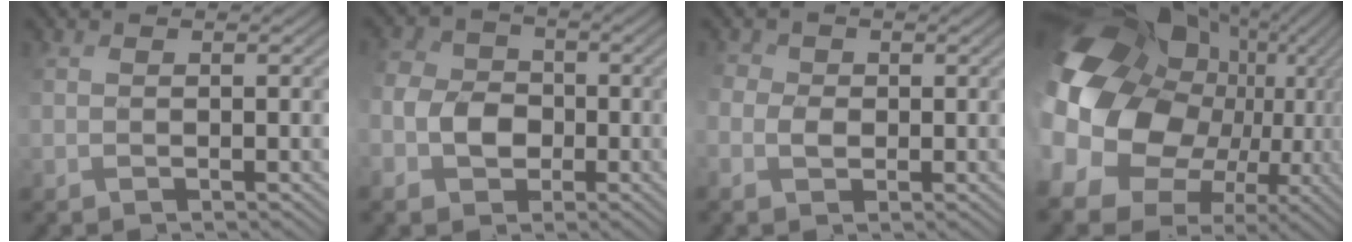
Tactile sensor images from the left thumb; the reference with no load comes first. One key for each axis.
{"total": 7.9, "fx": -1.8, "fy": 6.4, "fz": 4.3, "tx": -0.094, "ty": -0.003, "tz": -0.054}
{"total": 3.0, "fx": -0.2, "fy": 2.5, "fz": 1.6, "tx": -0.043, "ty": -0.001, "tz": -0.007}
{"total": 21.3, "fx": -0.6, "fy": 16.4, "fz": 13.6, "tx": -0.322, "ty": -0.032, "tz": 0.002}